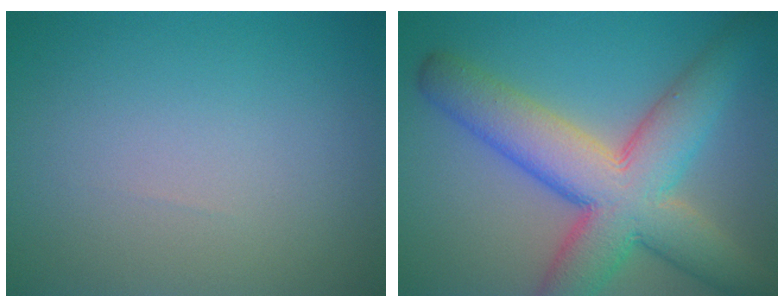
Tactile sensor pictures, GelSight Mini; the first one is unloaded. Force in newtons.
{"total": 10.7, "press": 10.7, "slide": 0.6}